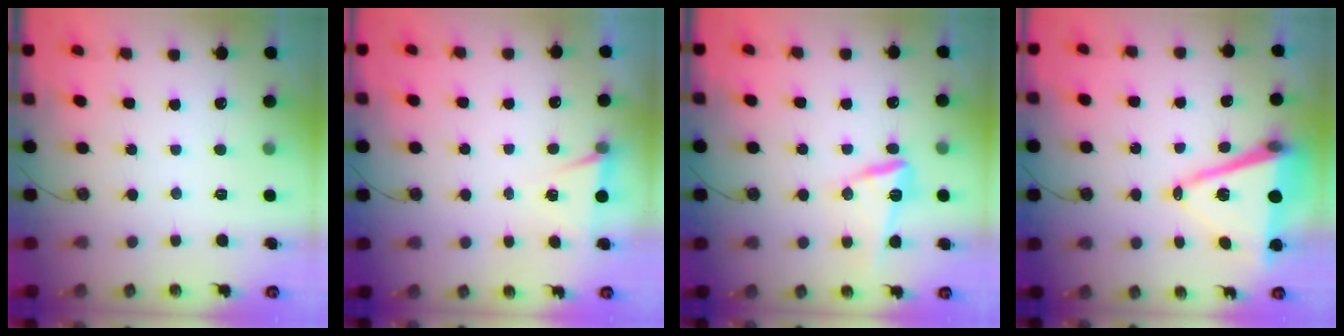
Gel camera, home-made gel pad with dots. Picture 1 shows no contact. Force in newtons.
{"total": 4.6, "press": 1.6, "slide": 4.3}
{"total": 11.7, "press": 11.6, "slide": 1.3}
{"total": 12.6, "press": 12.0, "slide": 3.8}